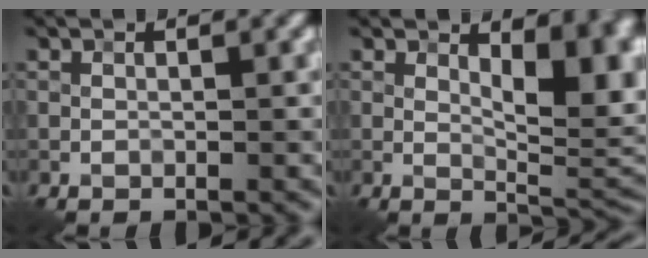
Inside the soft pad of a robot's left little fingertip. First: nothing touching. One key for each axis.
{"total": 7.5, "fx": 1.6, "fy": 3.2, "fz": 6.6, "tx": -0.091, "ty": -0.003, "tz": 0.030}